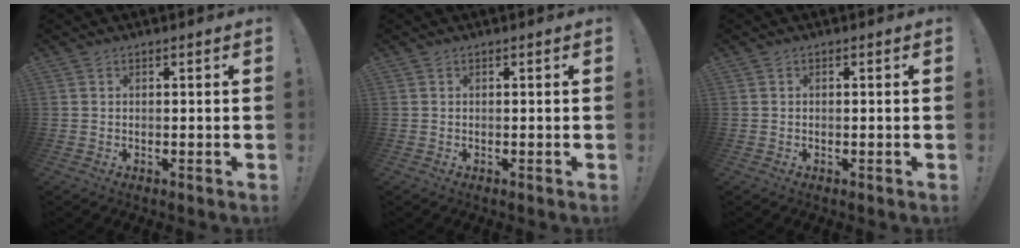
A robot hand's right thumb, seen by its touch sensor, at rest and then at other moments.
{"total": 0.0}
{"total": 0.0}